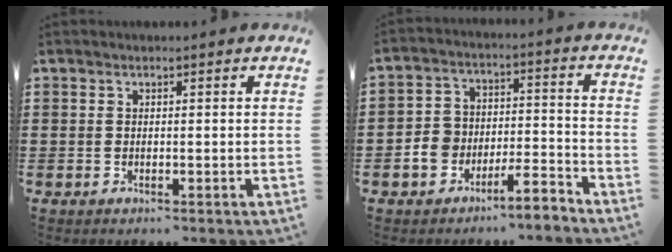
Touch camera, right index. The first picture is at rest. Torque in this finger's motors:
{"motor_torque": [0.72, 0.78, 0.37, 0.11]}